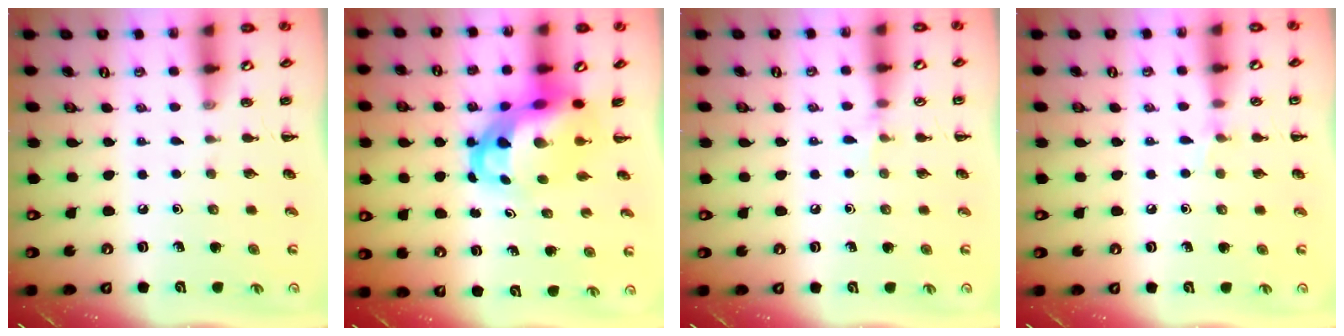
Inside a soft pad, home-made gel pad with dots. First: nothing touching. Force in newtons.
{"total": 8.0, "press": 7.7, "slide": 2.0}
{"total": 3.9, "press": 3.6, "slide": 1.4}
{"total": 4.7, "press": 4.4, "slide": 1.6}